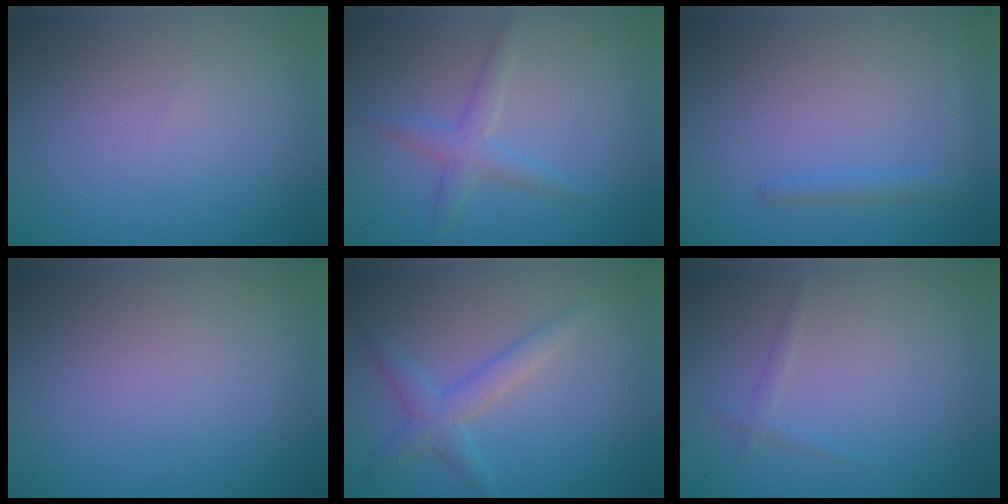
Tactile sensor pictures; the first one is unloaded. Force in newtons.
{"total": 2.0, "press": 2.0, "slide": 0.2}
{"total": 1.4, "press": 1.4, "slide": 0.1}
{"total": 0.0}
{"total": 2.4, "press": 2.4, "slide": 0.0}
{"total": 0.8, "press": 0.8, "slide": 0.1}